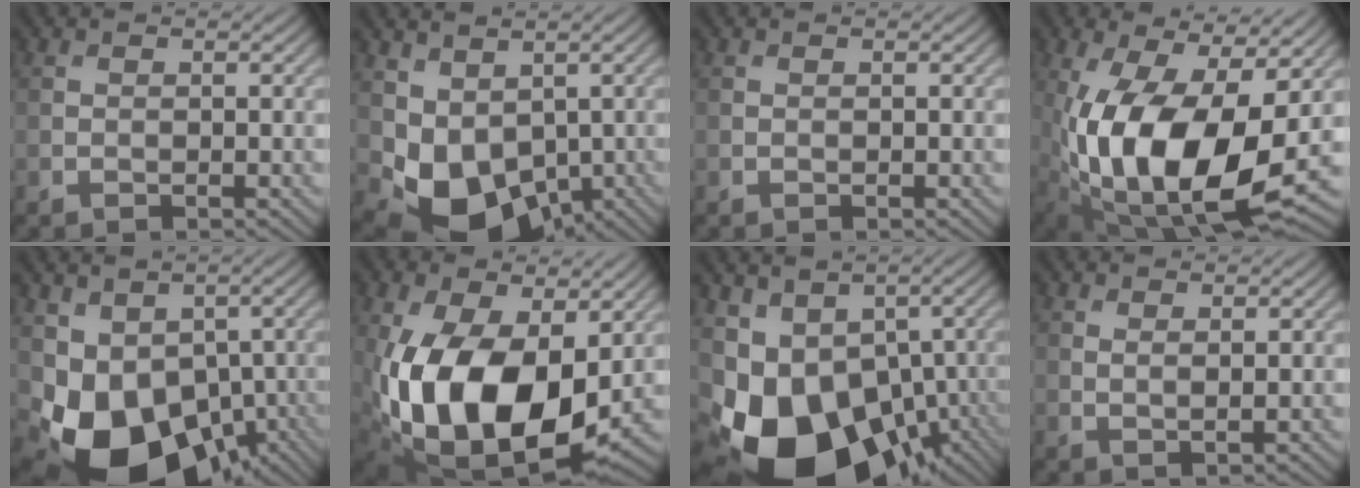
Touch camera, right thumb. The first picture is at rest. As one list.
[{"total": 9.1, "force": [-0.3, 6.9, 5.9], "torque": [-0.125, -0.039, 0.006]}, {"total": 0.0}, {"total": 17.7, "force": [-2.2, 8.8, 15.2], "torque": [-0.295, -0.034, -0.024]}, {"total": 13.3, "force": [-2.5, 10.1, 8.3], "torque": [-0.153, -0.045, -0.026]}, {"total": 17.8, "force": [-1.5, 10.7, 14.2], "torque": [-0.297, -0.046, -0.008]}, {"total": 16.4, "force": [-4.3, 11.3, 11.0], "torque": [-0.223, -0.035, -0.044]}, {"total": 1.2, "force": [0.8, 0.2, 0.9], "torque": [-0.024, -0.003, 0.017]}]